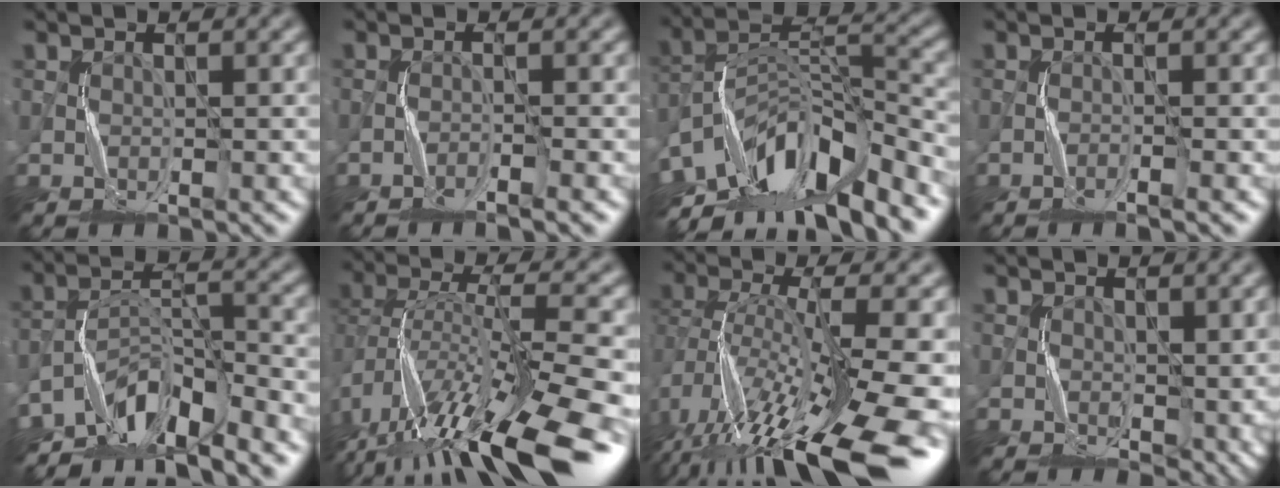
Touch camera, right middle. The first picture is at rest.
{"total": 1.3, "force": [-1.1, -0.1, 0.6], "torque": [-0.007, 0.002, -0.028]}
{"total": 12.0, "force": [-8.2, 4.5, 7.5], "torque": [-0.132, 0.014, -0.146]}
{"total": 1.0, "force": [-0.8, -0.1, 0.5], "torque": [-0.005, 0.002, -0.020]}
{"total": 7.7, "force": [-6.3, 2.2, 3.8], "torque": [-0.049, -0.004, -0.124]}
{"total": 13.3, "force": [-7.1, 4.2, 10.4], "torque": [-0.190, 0.008, -0.111]}
{"total": 13.6, "force": [-5.8, 4.5, 11.4], "torque": [-0.219, -0.007, -0.084]}
{"total": 3.2, "force": [0.6, 2.1, 2.3], "torque": [-0.033, -0.008, 0.015]}